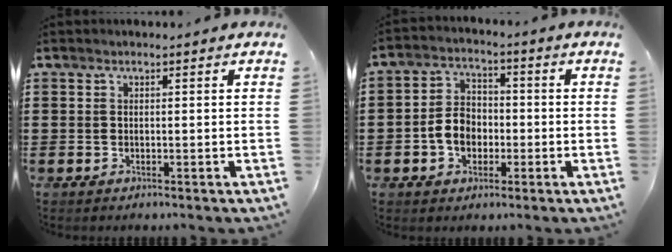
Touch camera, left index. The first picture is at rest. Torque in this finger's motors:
{"motor_torque": [1.51, 0.55, 0.66, 0.07]}